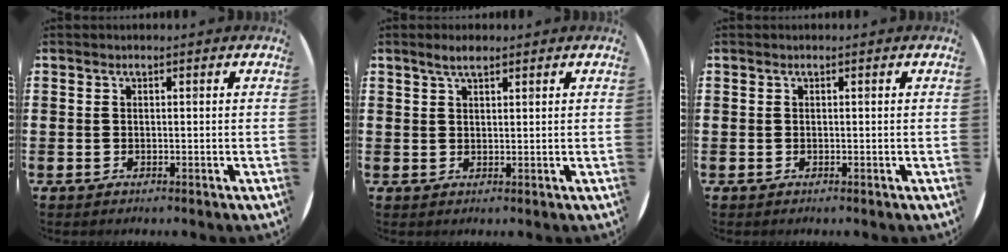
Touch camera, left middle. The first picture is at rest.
{"total": 2.2, "force": [1.8, 0.6, 1.2], "torque": [-0.018, 0.002, 0.030]}
{"total": 0.0}